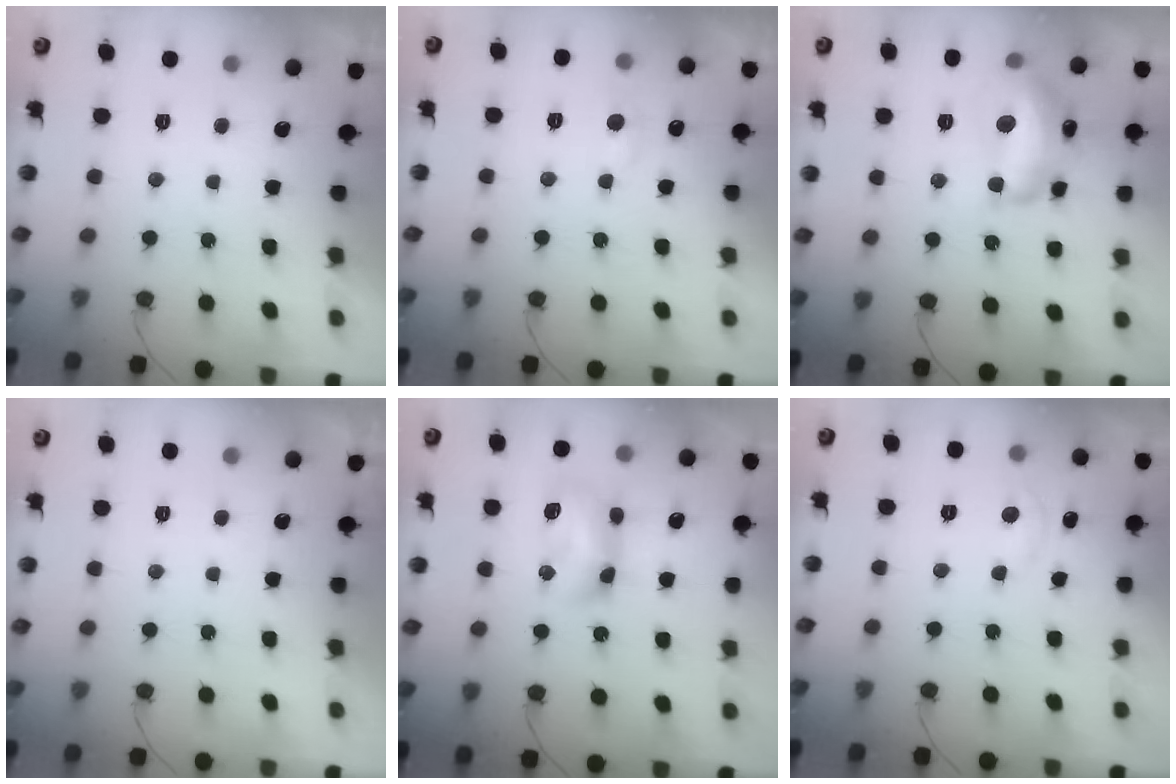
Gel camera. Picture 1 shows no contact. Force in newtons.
{"total": 5.4, "press": 5.4, "slide": 0.8}
{"total": 14.9, "press": 14.8, "slide": 0.9}
{"total": 0.0}
{"total": 10.5, "press": 10.5, "slide": 0.5}
{"total": 2.9, "press": 2.8, "slide": 0.4}